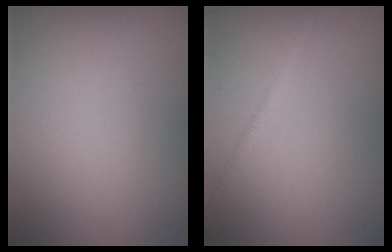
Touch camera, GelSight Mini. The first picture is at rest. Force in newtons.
{"total": 1.0, "press": 1.0, "slide": 0.1}